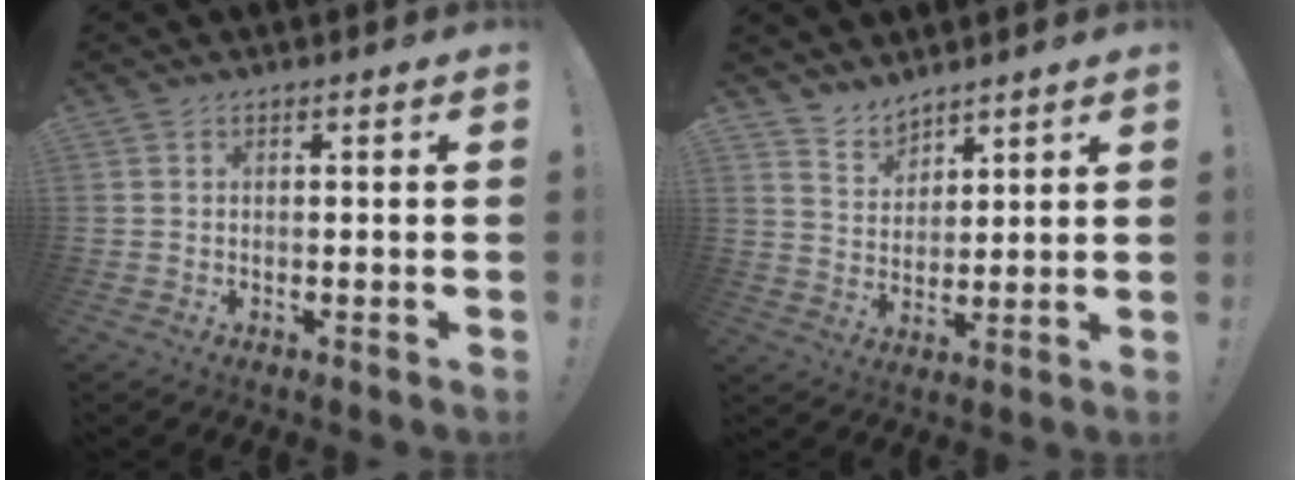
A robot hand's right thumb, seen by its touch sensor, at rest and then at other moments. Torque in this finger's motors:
{"motor_torque": [-0.57, 0.17, -0.16, 0.68, 0.00]}